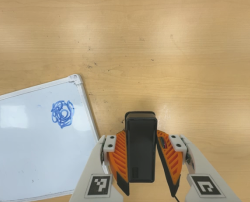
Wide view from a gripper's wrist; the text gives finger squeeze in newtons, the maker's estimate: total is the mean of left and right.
{"total": 3.7, "left": 2.8, "right": 4.6}